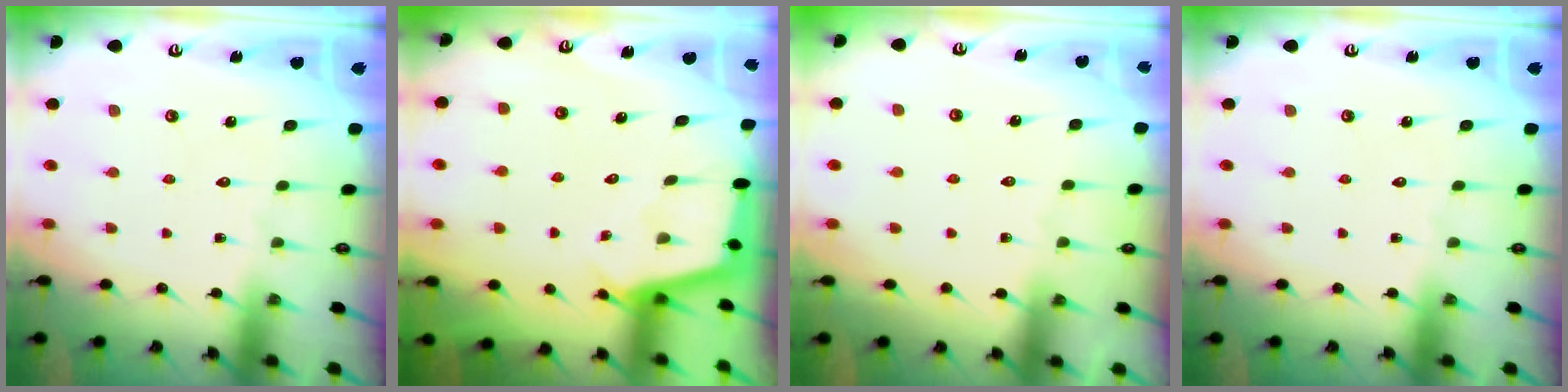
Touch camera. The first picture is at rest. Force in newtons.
{"total": 2.9, "press": 2.9, "slide": 0.3}
{"total": 3.3, "press": 3.2, "slide": 0.5}
{"total": 0.0}